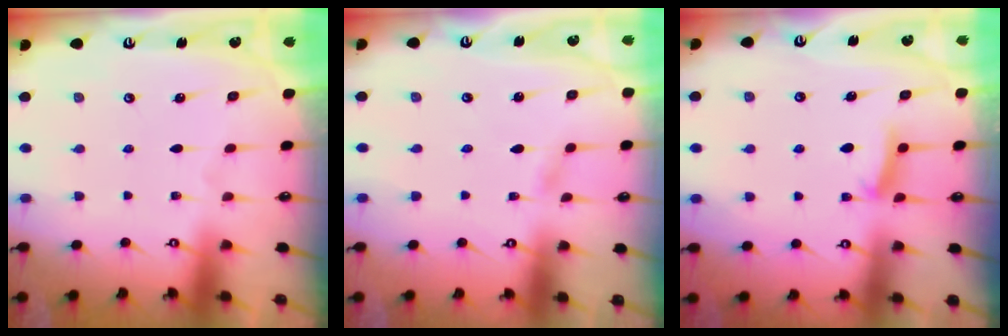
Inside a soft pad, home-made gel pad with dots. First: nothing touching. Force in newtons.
{"total": 1.4, "press": 1.4, "slide": 0.2}
{"total": 5.5, "press": 5.5, "slide": 0.7}